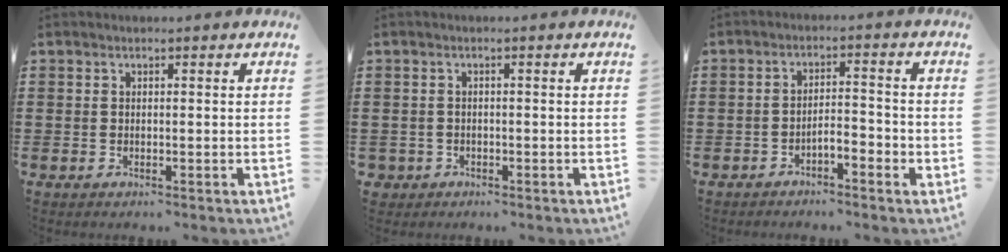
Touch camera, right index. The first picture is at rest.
{"total": 1.2, "force": [-0.9, 0.9, 0.0], "torque": [-0.004, 0.003, -0.021]}
{"total": 2.5, "force": [-2.1, 0.5, 1.2], "torque": [-0.025, 0.007, -0.044]}